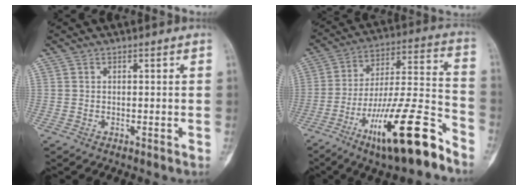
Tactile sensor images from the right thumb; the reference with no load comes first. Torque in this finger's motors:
{"motor_torque": [0.38, 0.53, 1.87, -0.90, 0.18]}